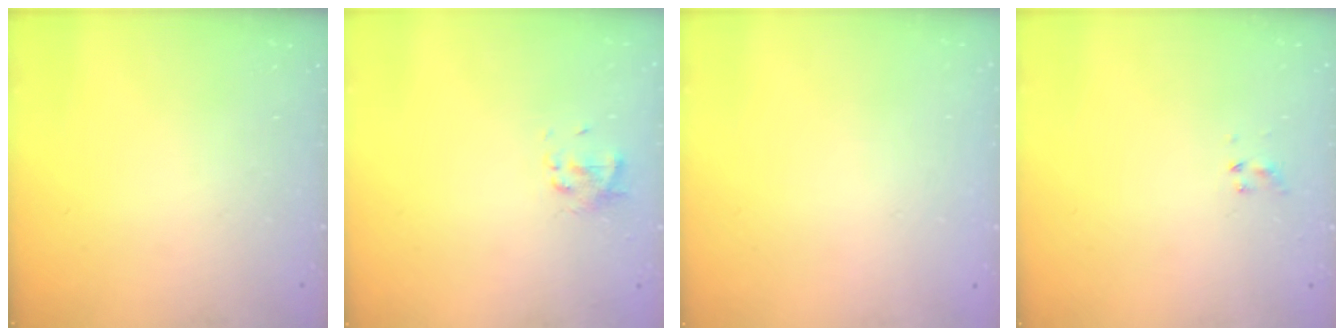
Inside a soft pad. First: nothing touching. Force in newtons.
{"total": 2.8, "press": 2.7, "slide": 0.7}
{"total": 1.7, "press": 1.7, "slide": 0.2}
{"total": 1.0, "press": 0.9, "slide": 0.4}